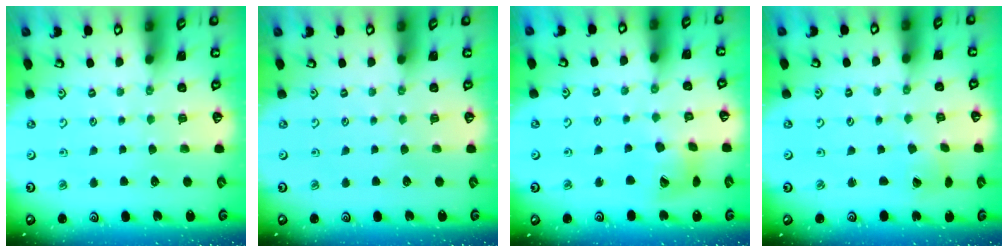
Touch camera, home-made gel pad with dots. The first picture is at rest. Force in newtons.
{"total": 0.0}
{"total": 12.4, "press": 12.4, "slide": 1.5}
{"total": 1.8, "press": 1.8, "slide": 0.1}